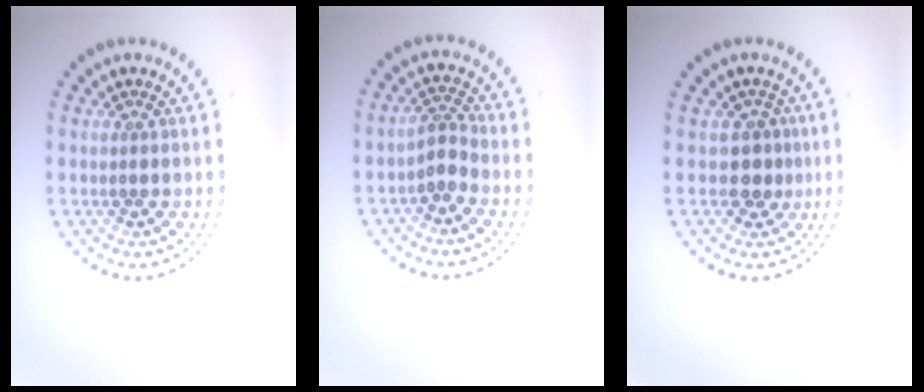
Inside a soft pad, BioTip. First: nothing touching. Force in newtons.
{"total": 1.8, "press": 1.3, "slide": 1.2}
{"total": 2.0, "press": 1.5, "slide": 1.3}